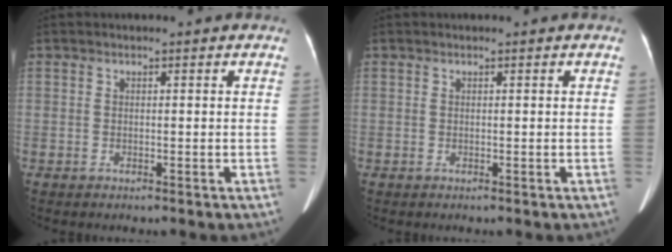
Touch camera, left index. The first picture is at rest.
{"total": 0.0}